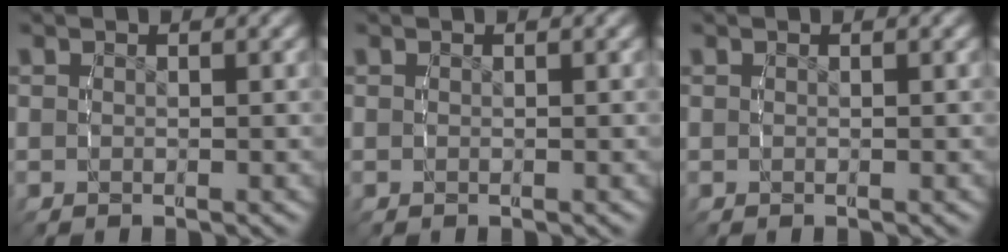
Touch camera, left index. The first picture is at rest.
{"total": 0.0}
{"total": 0.0}